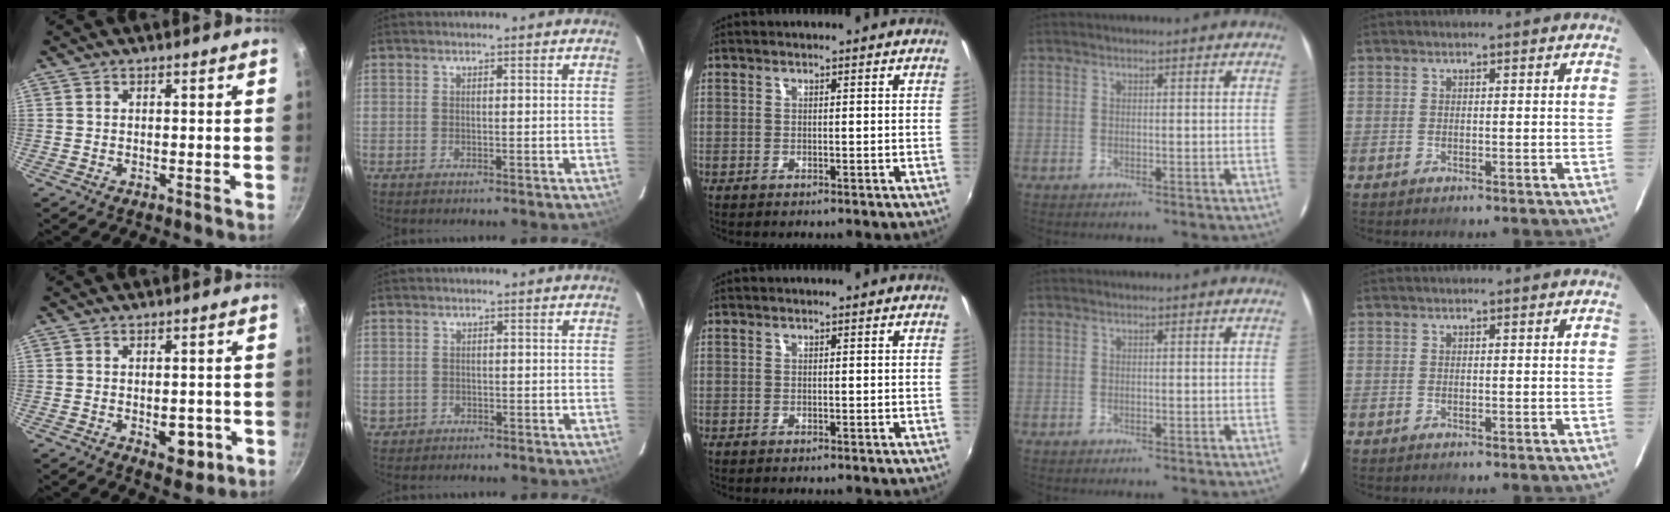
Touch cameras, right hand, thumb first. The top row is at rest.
{"thumb": {"total": 6.2, "force": [-1.8, 3.7, 4.6], "torque": [-0.032, 0.005, -0.017]}, "index": {"total": 1.9, "force": [-0.3, 1.8, 0.2], "torque": [-0.006, 0.001, 0.000]}}